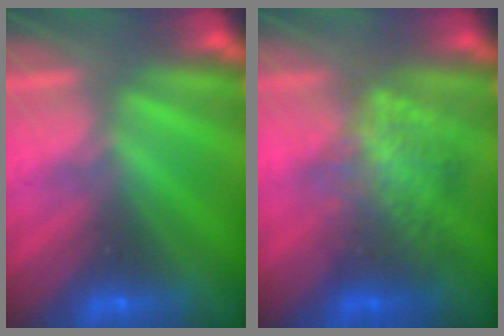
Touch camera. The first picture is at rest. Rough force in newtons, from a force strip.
{"total": 2.3}